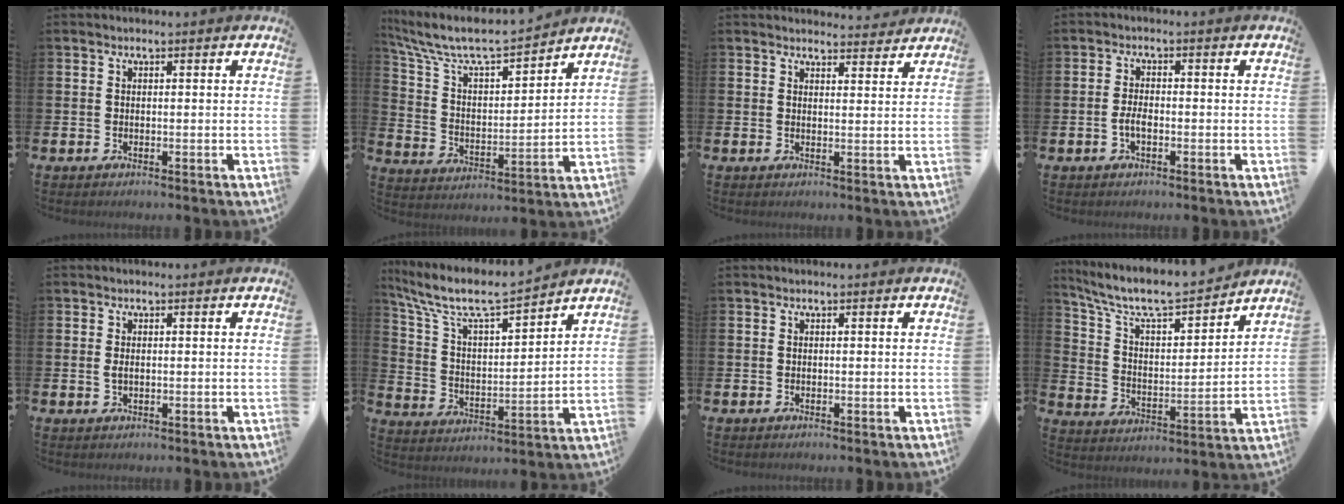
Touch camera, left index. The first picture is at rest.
{"total": 8.6, "force": [7.9, 1.7, 2.8], "torque": [-0.097, -0.055, 0.135]}
{"total": 2.8, "force": [2.8, 0.4, 0.0], "torque": [0.004, -0.019, 0.049]}
{"total": 2.3, "force": [-0.8, 1.0, 1.9], "torque": [-0.035, 0.002, -0.016]}
{"total": 1.0, "force": [0.0, 0.5, 0.9], "torque": [-0.017, 0.004, -0.003]}
{"total": 8.8, "force": [7.8, 1.7, 3.5], "torque": [-0.110, -0.050, 0.134]}
{"total": 0.0}
{"total": 8.0, "force": [7.3, 1.7, 2.8], "torque": [-0.094, -0.052, 0.124]}